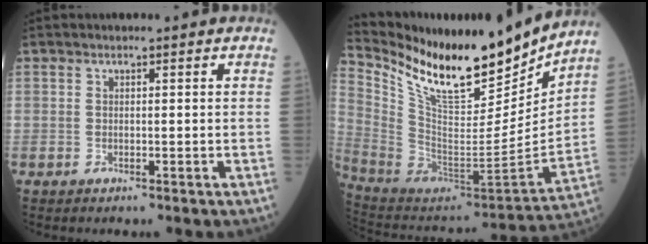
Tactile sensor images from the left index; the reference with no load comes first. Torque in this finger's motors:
{"motor_torque": [1.04, -1.10, 0.30, 0.10]}